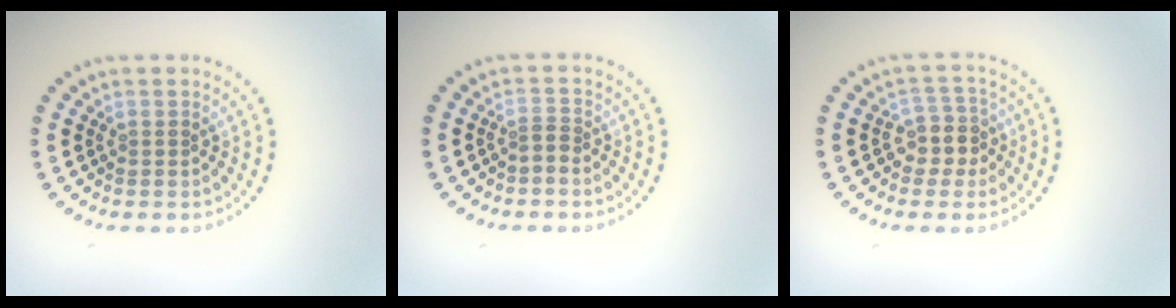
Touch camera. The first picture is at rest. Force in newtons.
{"total": 0.9, "press": 0.5, "slide": 0.8}
{"total": 2.6, "press": 2.2, "slide": 1.3}